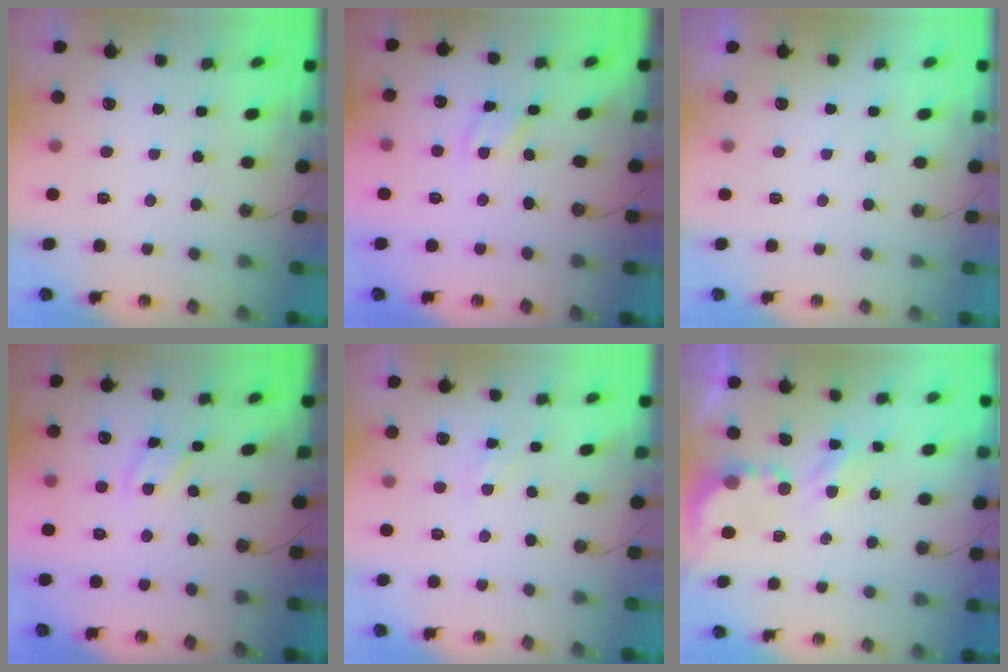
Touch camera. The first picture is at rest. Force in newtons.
{"total": 2.1, "press": 2.1, "slide": 0.3}
{"total": 0.0}
{"total": 2.3, "press": 2.3, "slide": 0.1}
{"total": 7.1, "press": 7.1, "slide": 0.9}
{"total": 4.0, "press": 4.0, "slide": 0.1}